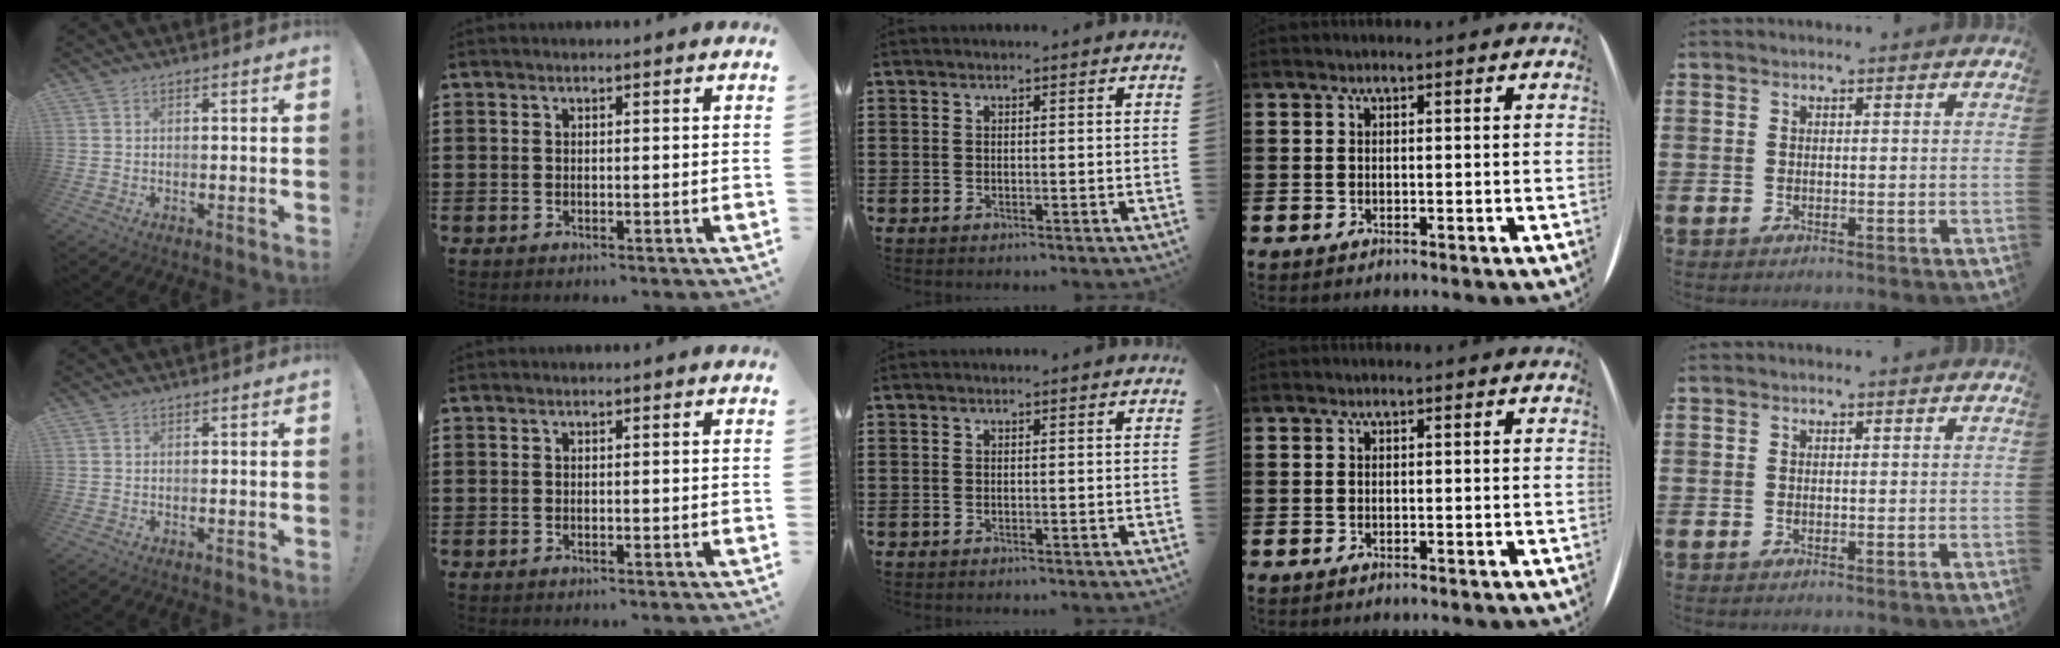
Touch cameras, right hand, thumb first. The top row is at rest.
{}